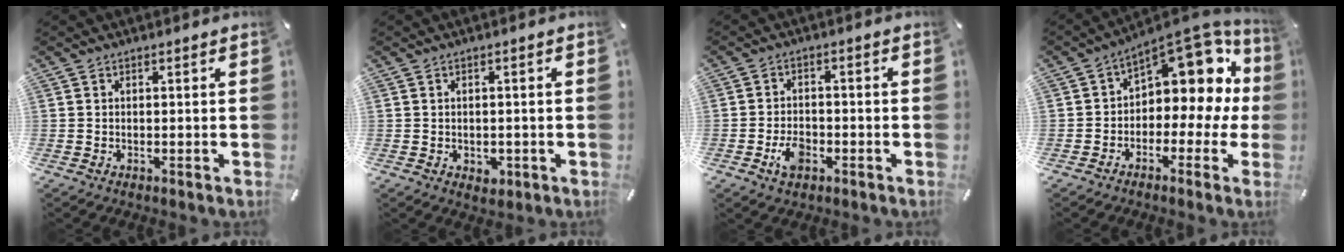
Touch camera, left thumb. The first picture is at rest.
{"total": 2.5, "force": [-0.7, 2.2, 1.2], "torque": [-0.011, 0.001, -0.013]}
{"total": 5.6, "force": [-2.6, 3.7, 3.3], "torque": [-0.063, 0.005, -0.050]}
{"total": 12.3, "force": [6.0, 6.9, 8.2], "torque": [-0.109, -0.057, 0.098]}